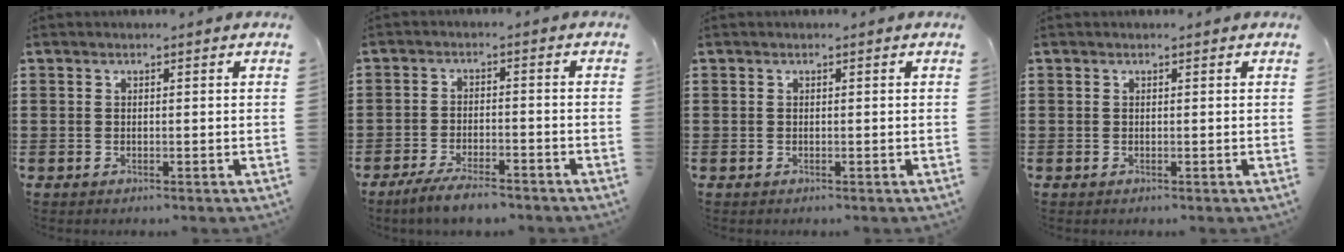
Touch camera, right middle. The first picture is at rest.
{"total": 4.7, "force": [-4.1, 0.8, 2.1], "torque": [-0.048, -0.005, -0.082]}
{"total": 0.0}
{"total": 0.0}